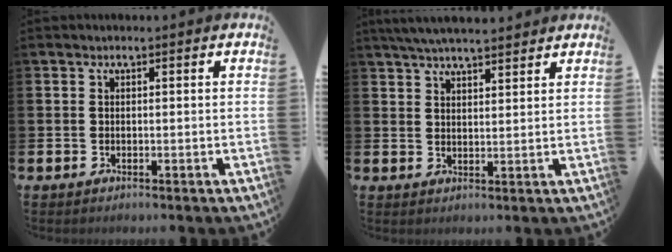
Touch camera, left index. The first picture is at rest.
{"total": 5.1, "force": [4.8, 0.7, 1.4], "torque": [-0.036, -0.014, 0.089]}